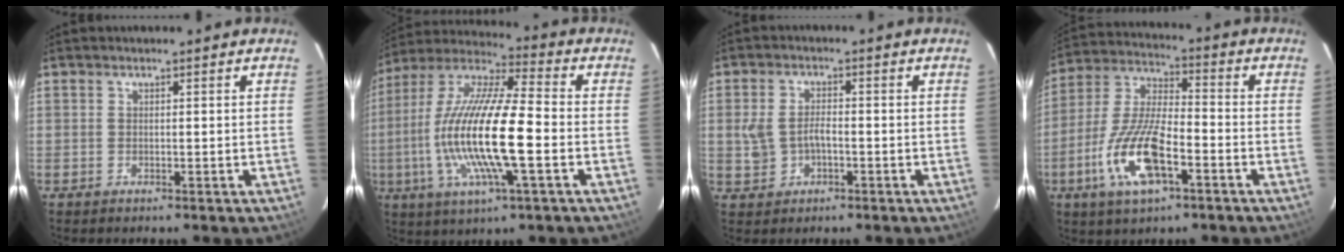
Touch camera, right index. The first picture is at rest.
{"total": 19.8, "force": [-3.8, 3.8, 19.1], "torque": [-0.374, -0.011, -0.079]}
{"total": 5.0, "force": [-0.9, 3.3, 3.6], "torque": [-0.079, 0.007, -0.011]}
{"total": 15.1, "force": [-6.2, 5.3, 12.7], "torque": [-0.276, -0.009, -0.120]}